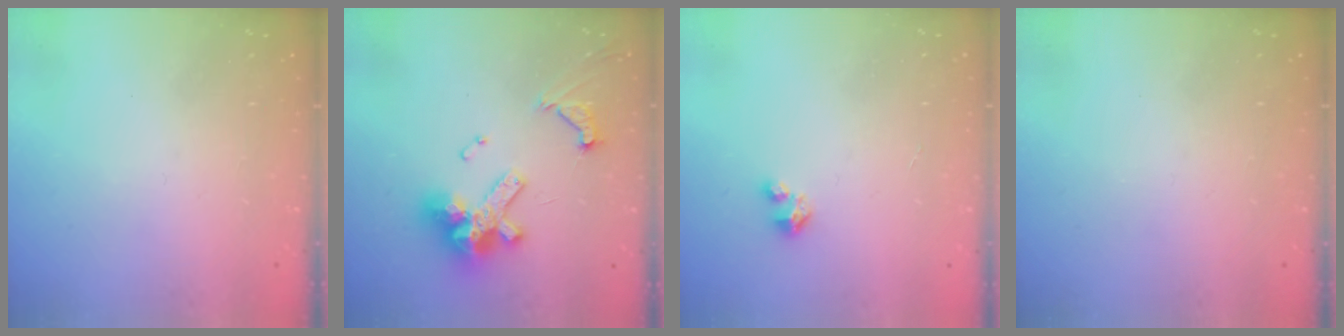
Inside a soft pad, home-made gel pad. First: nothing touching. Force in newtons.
{"total": 14.0, "press": 13.8, "slide": 2.3}
{"total": 1.6, "press": 1.6, "slide": 0.2}
{"total": 0.0}